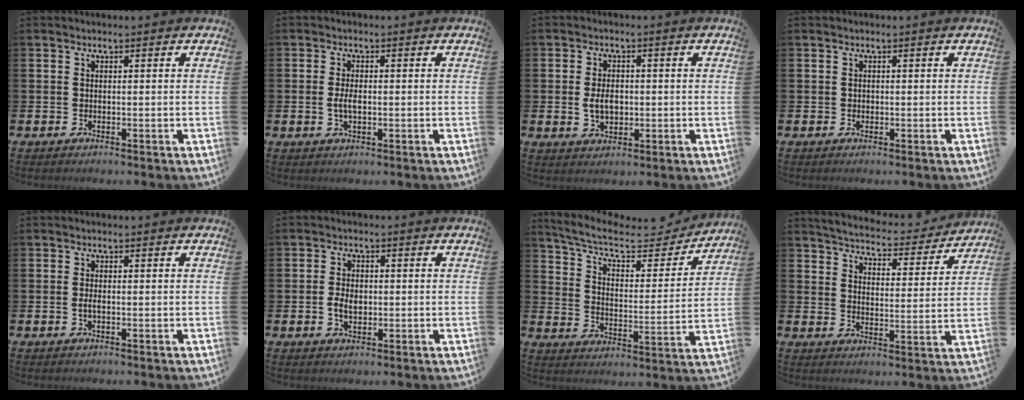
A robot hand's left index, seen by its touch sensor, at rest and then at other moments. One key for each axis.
{"total": 2.5, "fx": -0.2, "fy": 1.2, "fz": 2.2, "tx": -0.037, "ty": 0.002, "tz": -0.006}
{"total": 3.6, "fx": -0.1, "fy": 2.4, "fz": 2.7, "tx": -0.034, "ty": 0.000, "tz": -0.007}
{"total": 0.6, "fx": 0.2, "fy": 0.5, "fz": 0.2, "tx": 0.000, "ty": 0.005, "tz": 0.000}
{"total": 1.0, "fx": -0.2, "fy": 0.4, "fz": 0.9, "tx": -0.013, "ty": 0.000, "tz": -0.006}
{"total": 3.2, "fx": -0.3, "fy": 2.1, "fz": 2.4, "tx": -0.035, "ty": 0.002, "tz": -0.009}
{"total": 8.3, "fx": 7.2, "fy": 2.6, "fz": 3.3, "tx": -0.088, "ty": -0.049, "tz": 0.118}
{"total": 5.3, "fx": 5.2, "fy": 0.5, "fz": 0.8, "tx": -0.031, "ty": -0.043, "tz": 0.084}